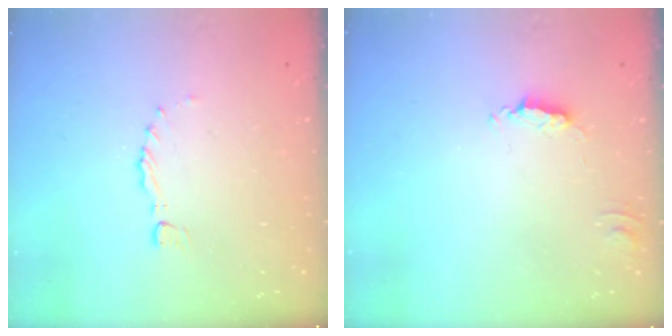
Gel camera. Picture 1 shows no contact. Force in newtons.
{"total": 2.0, "press": 2.0, "slide": 0.2}